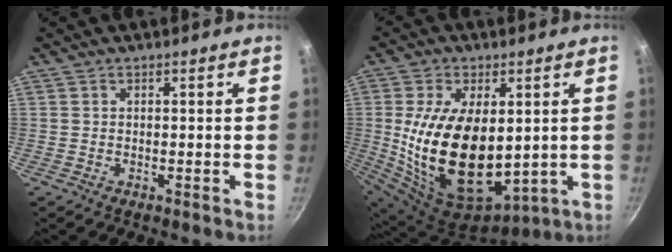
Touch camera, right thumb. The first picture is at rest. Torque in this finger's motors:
{"motor_torque": [2.47, 2.54, 2.76, 0.00, 0.88]}